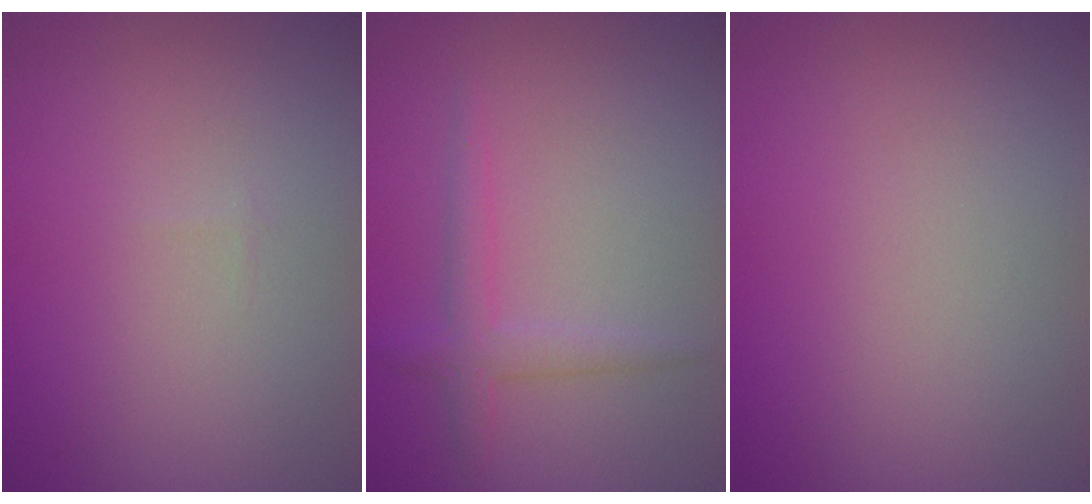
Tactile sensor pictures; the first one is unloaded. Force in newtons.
{"total": 2.1, "press": 2.1, "slide": 0.1}
{"total": 0.0}